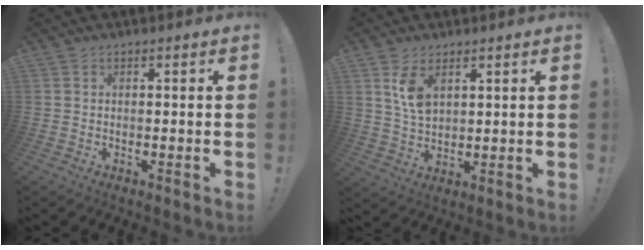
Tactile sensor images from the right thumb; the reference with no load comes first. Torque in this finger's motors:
{"motor_torque": [0.07, 0.11, 0.12, 0.16, -0.01]}